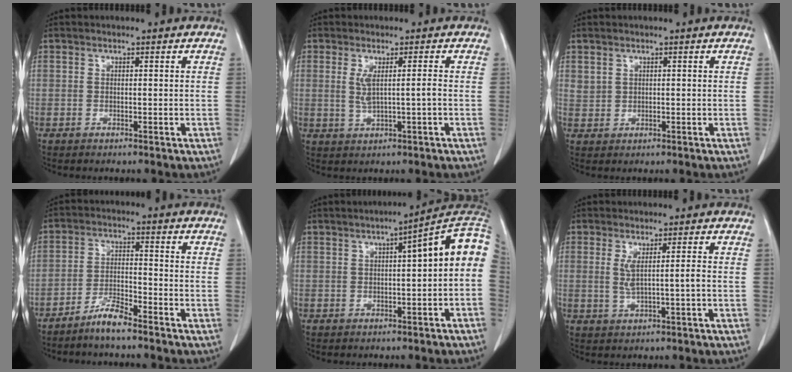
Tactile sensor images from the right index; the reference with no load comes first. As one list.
[{"total": 3.5, "force": [0.2, 0.0, 3.5], "torque": [-0.069, -0.001, 0.010]}, {"total": 1.5, "force": [1.0, 1.1, 0.3], "torque": [0.003, 0.000, 0.019]}, {"total": 4.7, "force": [-4.0, 0.3, 2.5], "torque": [-0.050, -0.009, -0.080]}, {"total": 9.2, "force": [1.3, 1.1, 9.0], "torque": [-0.116, 0.035, 0.008]}, {"total": 3.2, "force": [0.2, -0.2, 3.2], "torque": [-0.063, -0.002, 0.009]}]